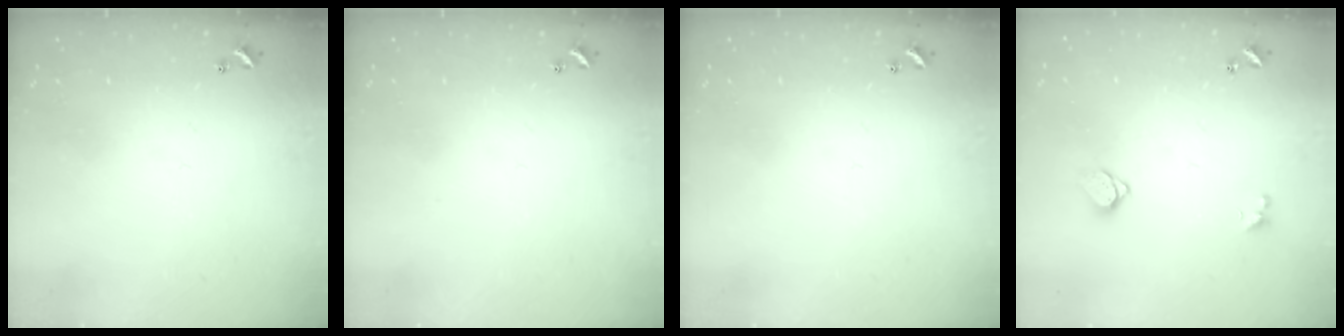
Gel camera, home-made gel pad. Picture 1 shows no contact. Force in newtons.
{"total": 0.0}
{"total": 0.0}
{"total": 1.5, "press": 1.5, "slide": 0.3}